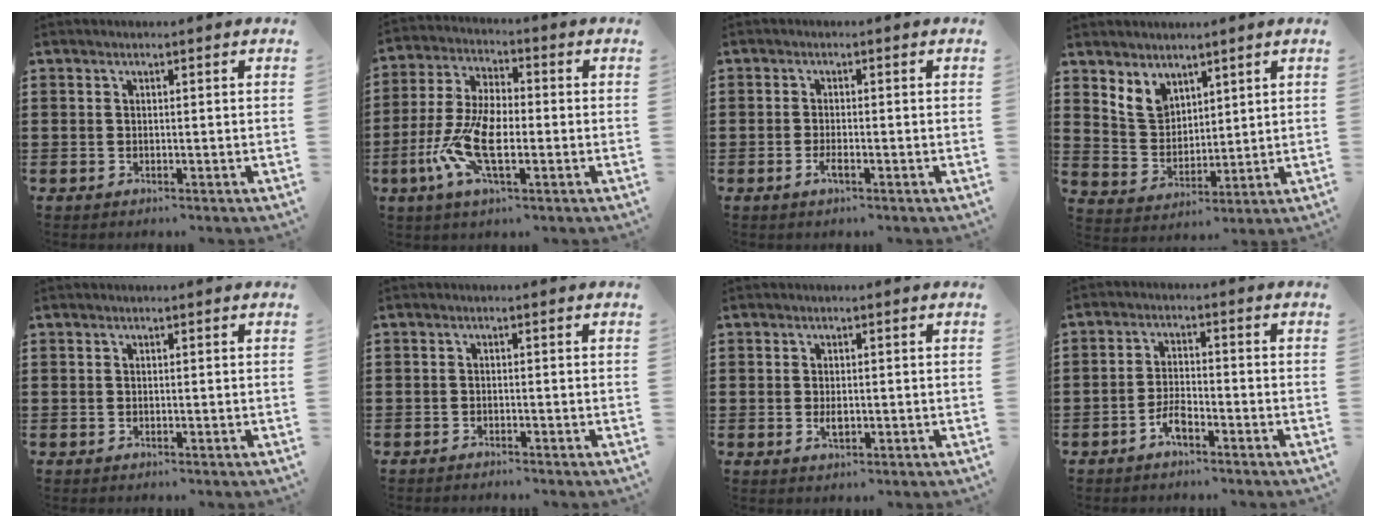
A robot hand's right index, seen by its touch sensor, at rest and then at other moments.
{"total": 10.1, "force": [-3.0, 4.1, 8.7], "torque": [-0.214, -0.016, -0.064]}
{"total": 1.9, "force": [-0.9, 0.4, 1.6], "torque": [-0.035, -0.006, -0.018]}
{"total": 5.3, "force": [3.8, 3.6, 1.0], "torque": [-0.043, 0.003, 0.072]}
{"total": 0.0}
{"total": 0.7, "force": [-0.7, 0.1, -0.1], "torque": [-0.001, 0.004, -0.016]}
{"total": 1.7, "force": [-0.2, 0.8, 1.5], "torque": [-0.029, 0.000, -0.003]}
{"total": 3.5, "force": [-2.4, 1.3, 2.2], "torque": [-0.055, 0.003, -0.051]}